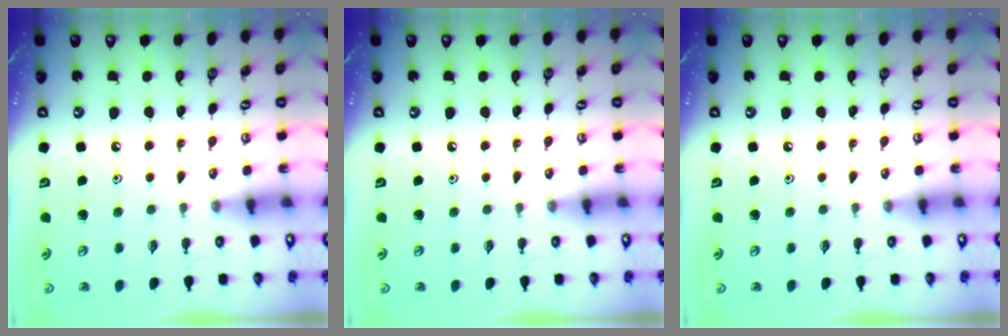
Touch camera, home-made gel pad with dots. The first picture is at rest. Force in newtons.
{"total": 0.0}
{"total": 0.0}